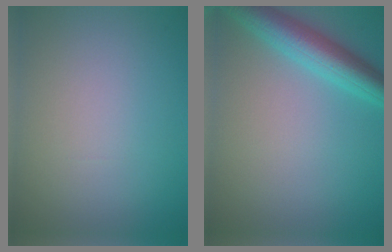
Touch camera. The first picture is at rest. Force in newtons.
{"total": 5.1, "press": 5.1, "slide": 0.2}